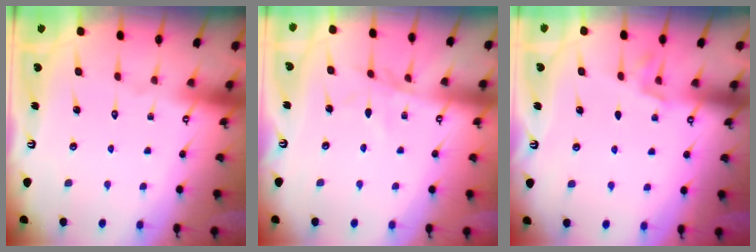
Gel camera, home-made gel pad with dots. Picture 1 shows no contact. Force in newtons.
{"total": 4.4, "press": 4.4, "slide": 0.5}
{"total": 1.8, "press": 0.9, "slide": 1.5}